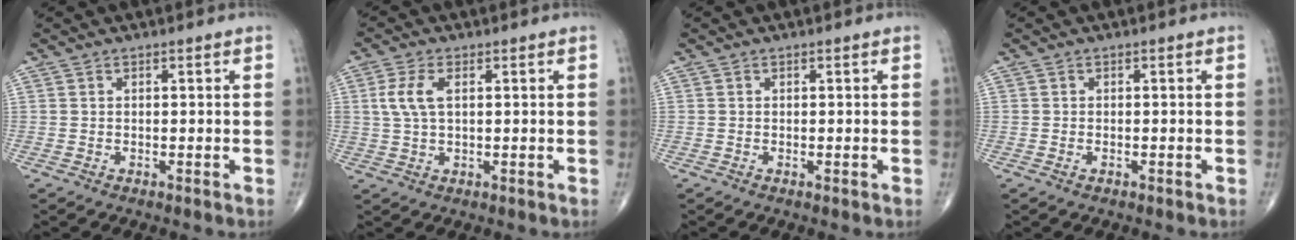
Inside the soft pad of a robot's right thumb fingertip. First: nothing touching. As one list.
[{"total": 5.4, "force": [1.3, 2.7, 4.5], "torque": [-0.109, 0.006, 0.025]}, {"total": 0.0}, {"total": 0.6, "force": [-0.3, 0.4, 0.4], "torque": [-0.009, 0.003, -0.003]}]